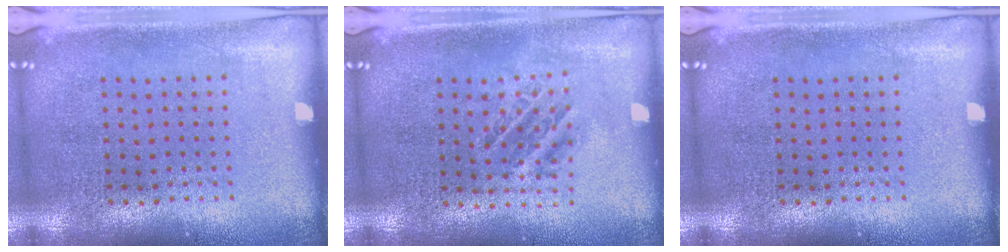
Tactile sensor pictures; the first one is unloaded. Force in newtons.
{"total": 1.0, "press": 1.0, "slide": 0.4}
{"total": 0.0}